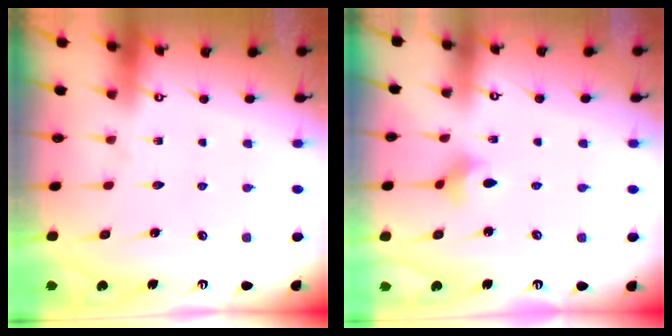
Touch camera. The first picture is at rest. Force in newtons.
{"total": 4.4, "press": 4.3, "slide": 0.8}